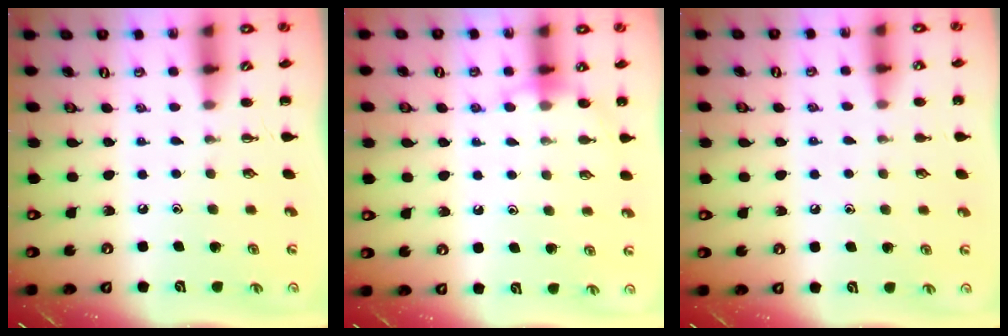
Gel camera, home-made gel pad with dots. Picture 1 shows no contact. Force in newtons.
{"total": 7.6, "press": 7.3, "slide": 2.1}
{"total": 5.0, "press": 4.7, "slide": 1.5}